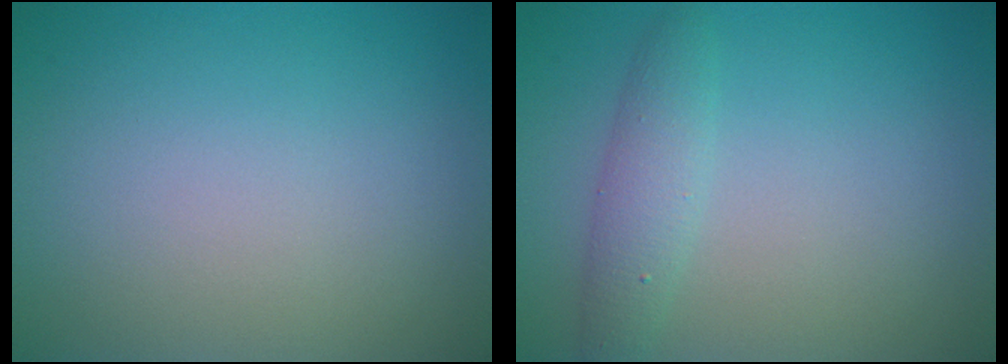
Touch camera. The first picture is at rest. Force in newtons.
{"total": 2.4, "press": 2.4, "slide": 0.1}